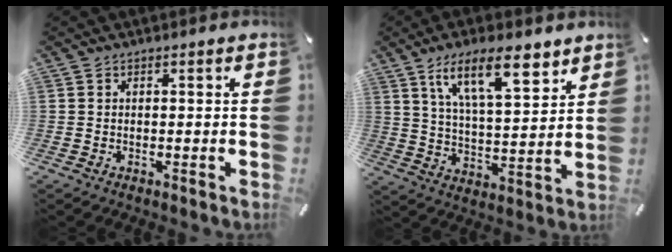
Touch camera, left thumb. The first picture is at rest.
{"total": 15.3, "force": [9.6, 5.8, 10.5], "torque": [-0.176, -0.033, 0.164]}